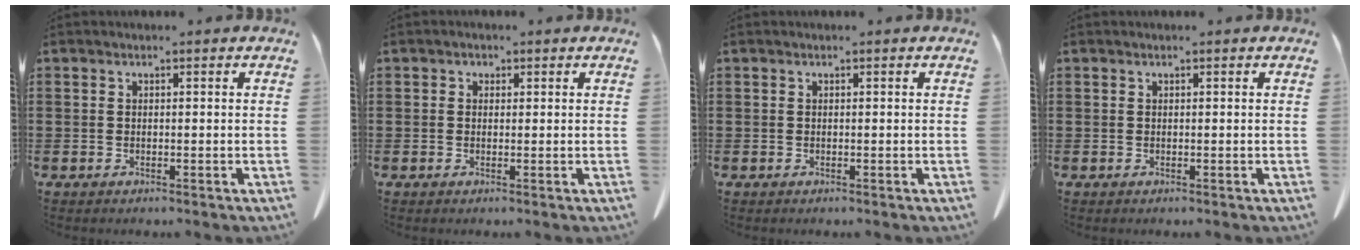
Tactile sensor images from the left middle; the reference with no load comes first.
{"total": 0.8, "force": [0.1, 0.7, 0.2], "torque": [-0.007, 0.005, 0.002]}
{"total": 0.0}
{"total": 0.0}